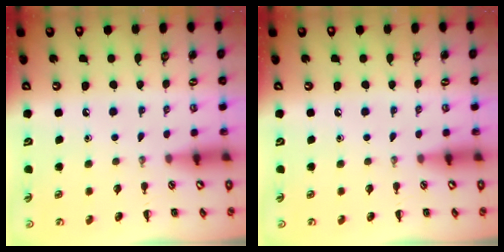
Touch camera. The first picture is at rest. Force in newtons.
{"total": 0.0}